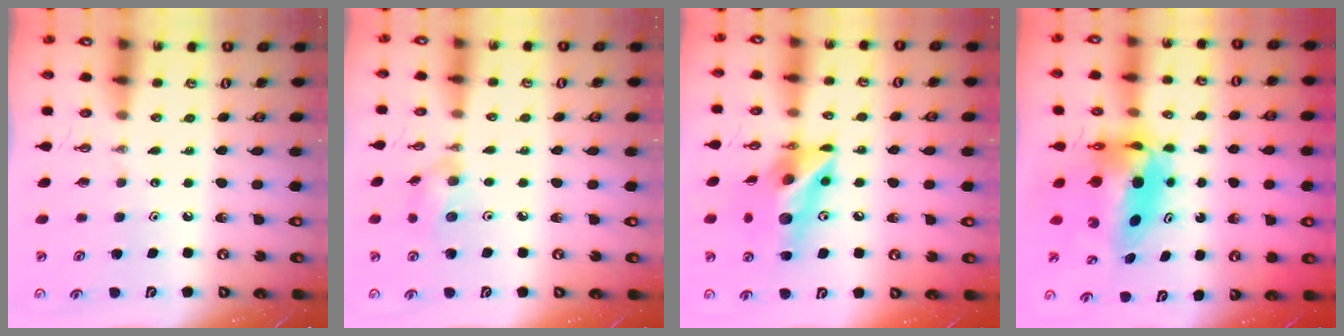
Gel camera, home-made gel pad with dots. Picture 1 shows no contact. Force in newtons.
{"total": 7.9, "press": 7.6, "slide": 2.2}
{"total": 15.0, "press": 14.7, "slide": 2.6}
{"total": 9.9, "press": 8.7, "slide": 4.6}